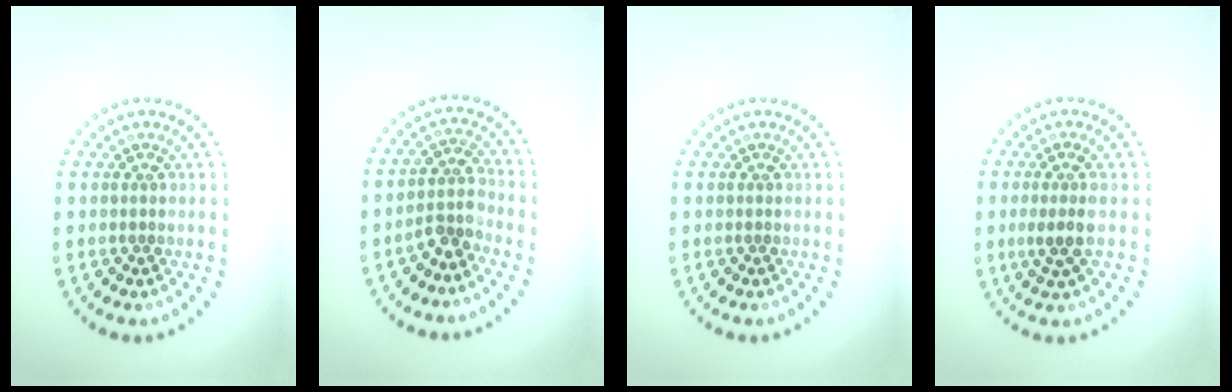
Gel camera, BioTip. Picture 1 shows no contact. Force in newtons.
{"total": 2.5, "press": 1.9, "slide": 1.6}
{"total": 0.0}
{"total": 2.2, "press": 1.8, "slide": 1.4}